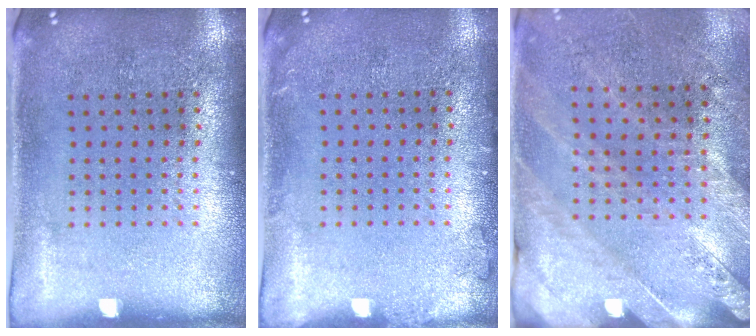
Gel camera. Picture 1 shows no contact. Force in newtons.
{"total": 0.9, "press": 0.8, "slide": 0.2}
{"total": 2.5, "press": 2.3, "slide": 0.8}